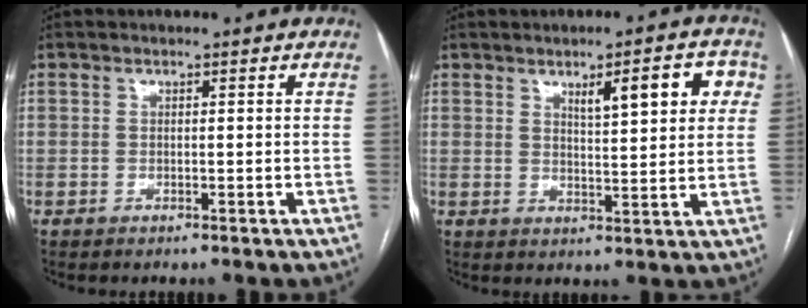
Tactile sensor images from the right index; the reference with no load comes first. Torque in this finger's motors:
{"motor_torque": [0.26, 0.18, 0.15, 0.05]}